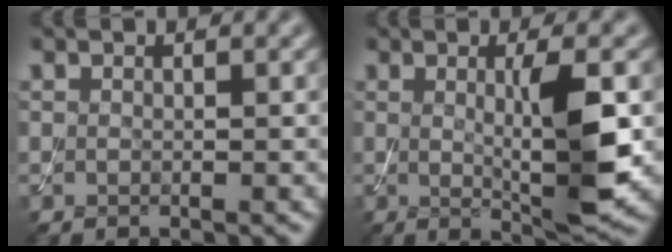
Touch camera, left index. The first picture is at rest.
{"total": 5.9, "force": [0.2, 1.0, 5.8], "torque": [-0.095, -0.009, 0.007]}